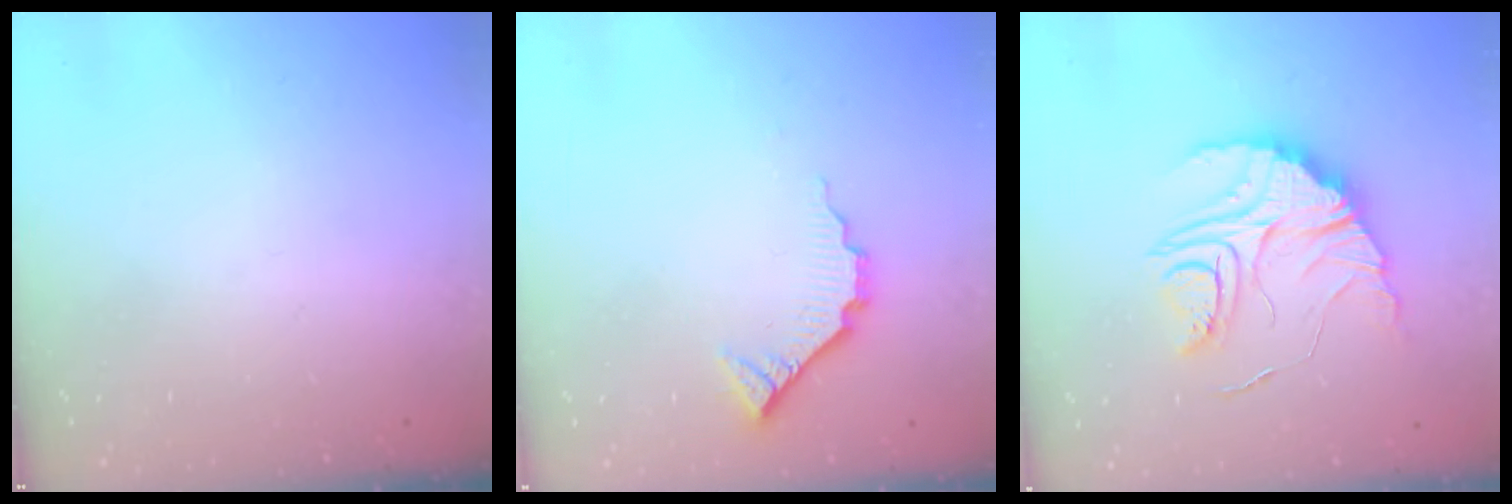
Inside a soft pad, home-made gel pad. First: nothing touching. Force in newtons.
{"total": 6.1, "press": 6.1, "slide": 0.6}
{"total": 16.1, "press": 16.1, "slide": 1.6}